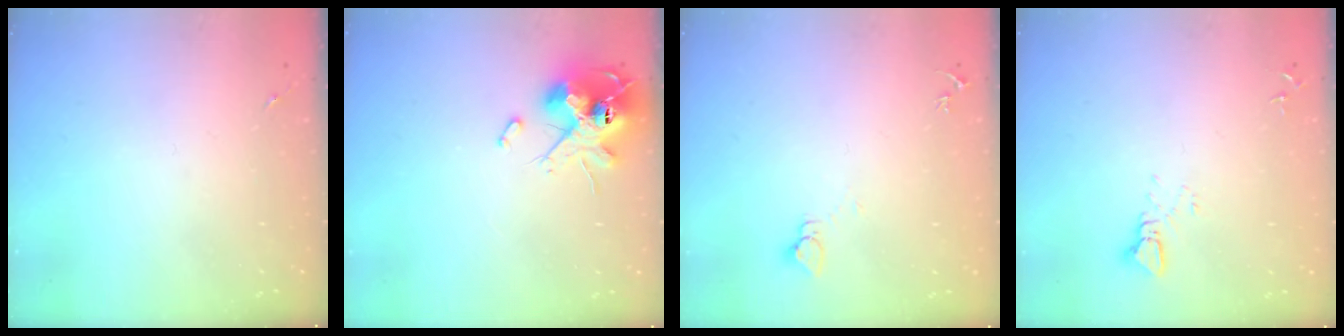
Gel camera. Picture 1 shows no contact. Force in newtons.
{"total": 13.9, "press": 13.8, "slide": 1.3}
{"total": 2.7, "press": 2.7, "slide": 0.2}
{"total": 2.5, "press": 2.5, "slide": 0.1}